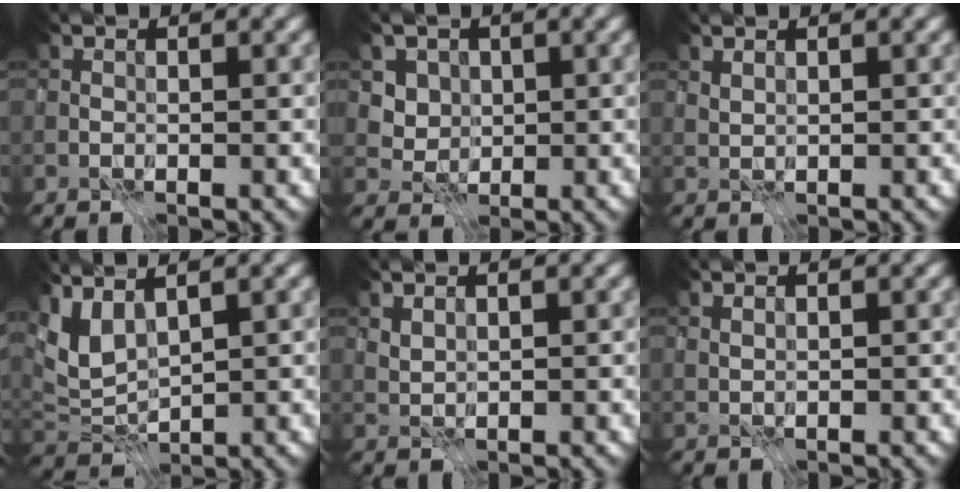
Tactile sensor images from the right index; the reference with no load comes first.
{"total": 2.1, "force": [0.3, 2.0, 0.5], "torque": [-0.014, -0.010, 0.007]}
{"total": 0.8, "force": [0.7, 0.1, 0.4], "torque": [-0.011, 0.000, 0.017]}
{"total": 4.0, "force": [2.0, 1.9, 3.0], "torque": [-0.073, -0.002, 0.038]}
{"total": 1.1, "force": [0.9, 0.4, 0.6], "torque": [-0.015, -0.001, 0.022]}
{"total": 0.5, "force": [0.5, -0.1, 0.3], "torque": [-0.007, 0.001, 0.013]}